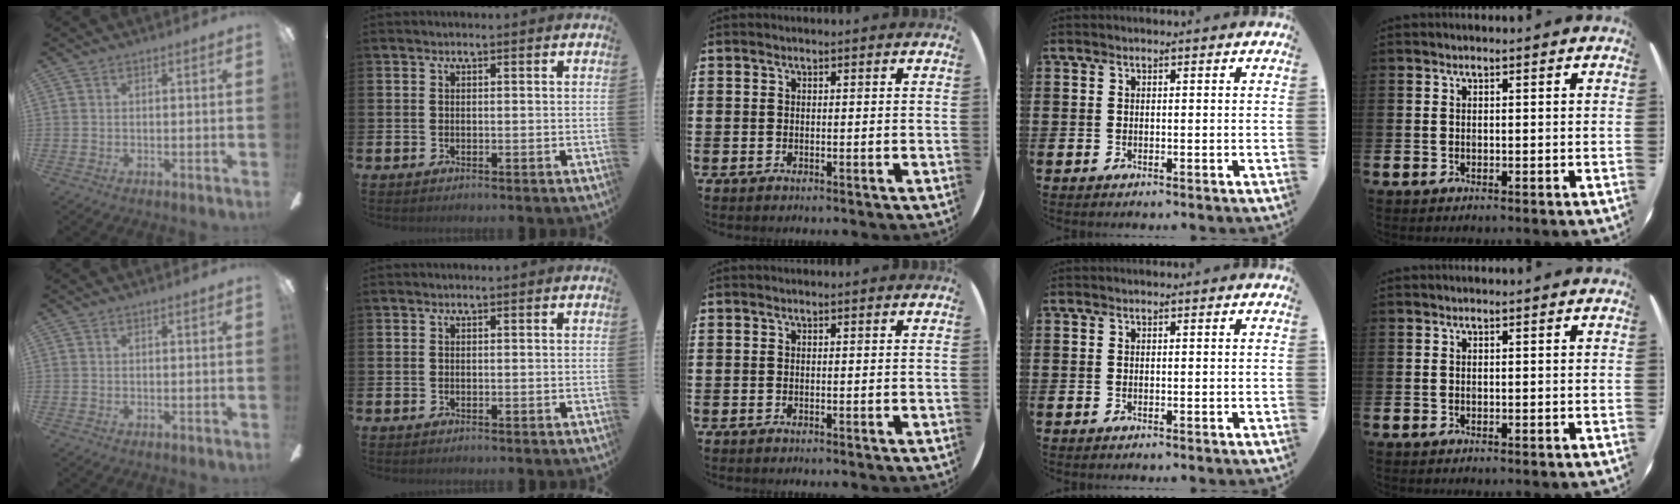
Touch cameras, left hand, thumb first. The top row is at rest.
{}